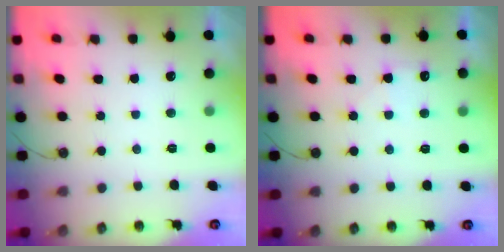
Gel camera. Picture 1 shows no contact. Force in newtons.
{"total": 4.6, "press": 4.6, "slide": 0.5}